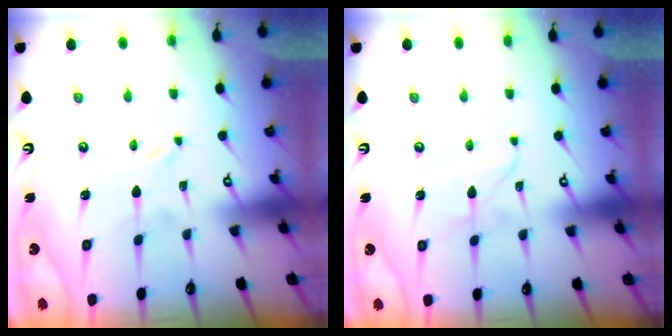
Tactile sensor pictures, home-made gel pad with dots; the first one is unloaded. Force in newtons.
{"total": 2.4, "press": 2.4, "slide": 0.3}